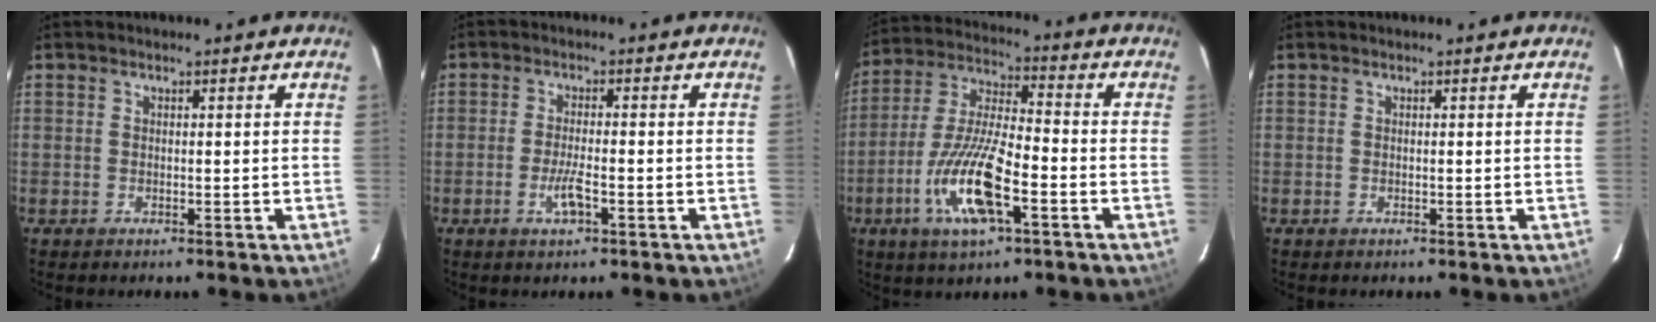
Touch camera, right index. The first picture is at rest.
{"total": 4.0, "force": [-1.9, 0.9, 3.4], "torque": [-0.070, -0.005, -0.036]}
{"total": 14.7, "force": [-6.1, 4.0, 12.8], "torque": [-0.270, -0.012, -0.119]}
{"total": 0.0}